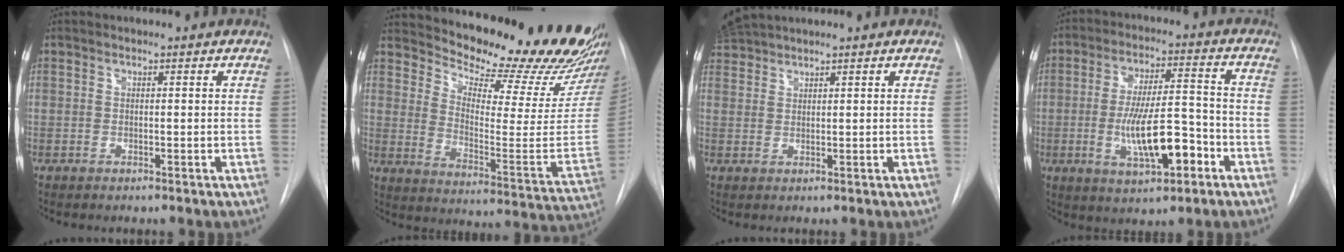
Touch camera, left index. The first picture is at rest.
{"total": 24.2, "force": [22.7, 1.7, 8.3], "torque": [-0.124, -0.128, 0.287]}
{"total": 3.8, "force": [3.7, -0.4, 0.7], "torque": [-0.021, 0.028, 0.078]}
{"total": 11.9, "force": [-3.9, 3.5, 10.7], "torque": [-0.192, 0.010, -0.060]}